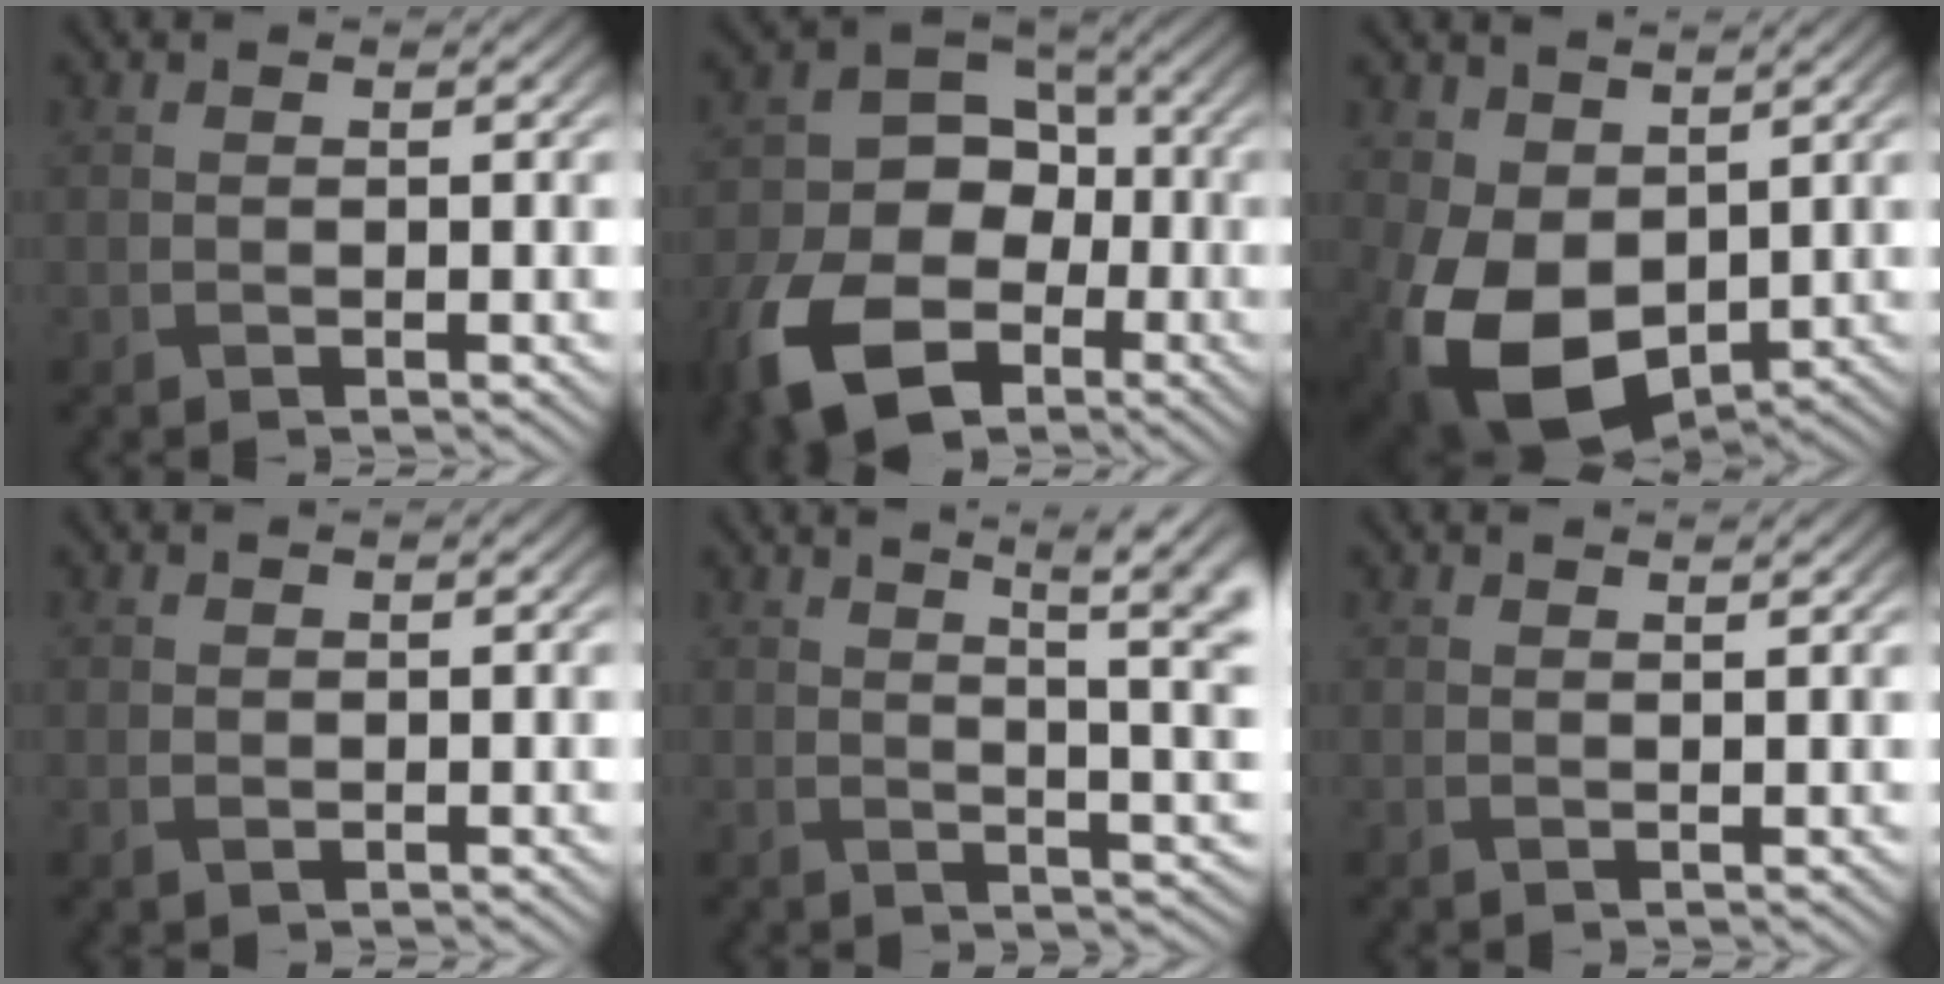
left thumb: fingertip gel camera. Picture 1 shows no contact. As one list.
[{"total": 16.2, "force": [-7.3, 11.0, 9.3], "torque": [-0.228, -0.055, -0.132]}, {"total": 12.0, "force": [-0.5, 8.5, 8.4], "torque": [-0.210, -0.038, 0.001]}, {"total": 0.6, "force": [0.1, 0.5, 0.4], "torque": [-0.009, -0.001, 0.005]}, {"total": 10.2, "force": [4.0, 3.1, 8.8], "torque": [-0.110, 0.021, 0.047]}, {"total": 0.9, "force": [0.7, 0.0, 0.4], "torque": [-0.007, 0.002, 0.012]}]